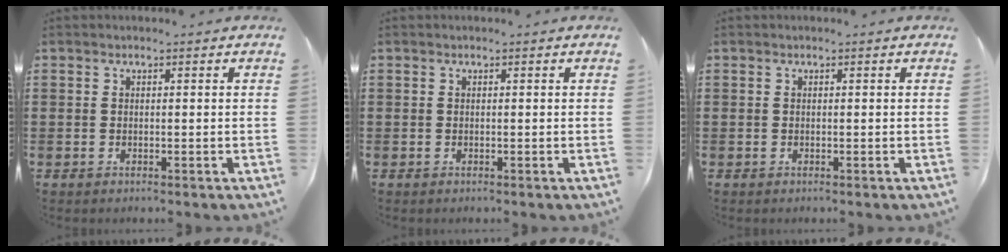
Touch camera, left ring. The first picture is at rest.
{"total": 0.0}
{"total": 0.0}